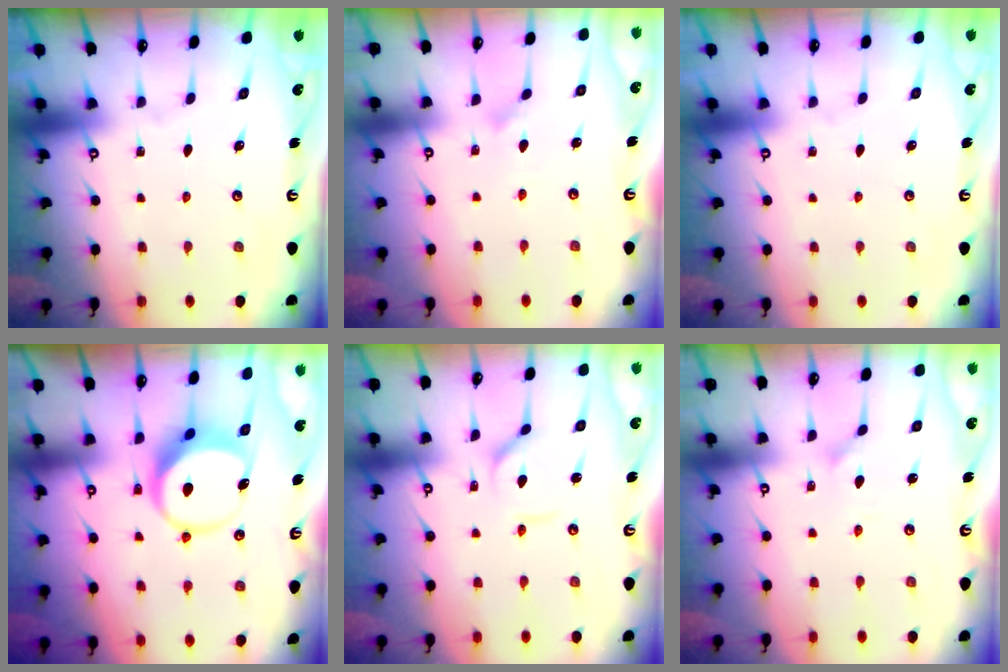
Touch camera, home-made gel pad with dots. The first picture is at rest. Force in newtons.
{"total": 2.0, "press": 2.0, "slide": 0.1}
{"total": 0.0}
{"total": 8.2, "press": 8.2, "slide": 1.1}
{"total": 3.4, "press": 3.3, "slide": 0.4}
{"total": 1.0, "press": 1.0, "slide": 0.0}